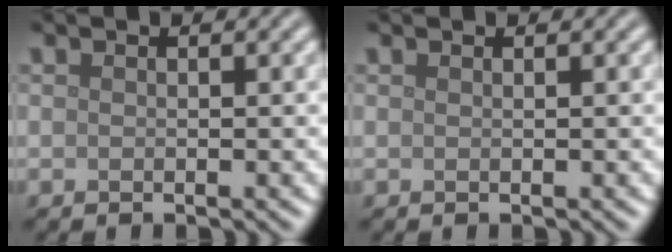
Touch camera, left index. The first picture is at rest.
{"total": 0.0}